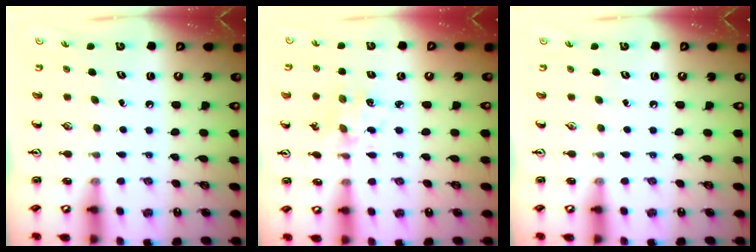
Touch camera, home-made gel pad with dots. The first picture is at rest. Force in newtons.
{"total": 3.3, "press": 3.2, "slide": 0.3}
{"total": 0.0}